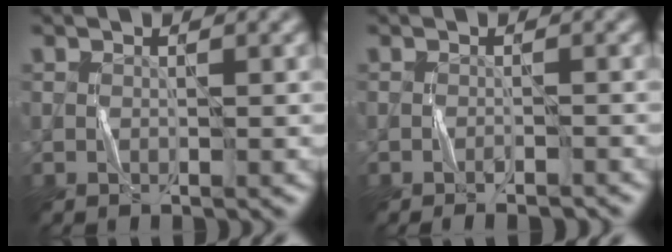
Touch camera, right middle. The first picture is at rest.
{"total": 1.8, "force": [-1.6, 0.3, 0.8], "torque": [-0.015, 0.002, -0.024]}